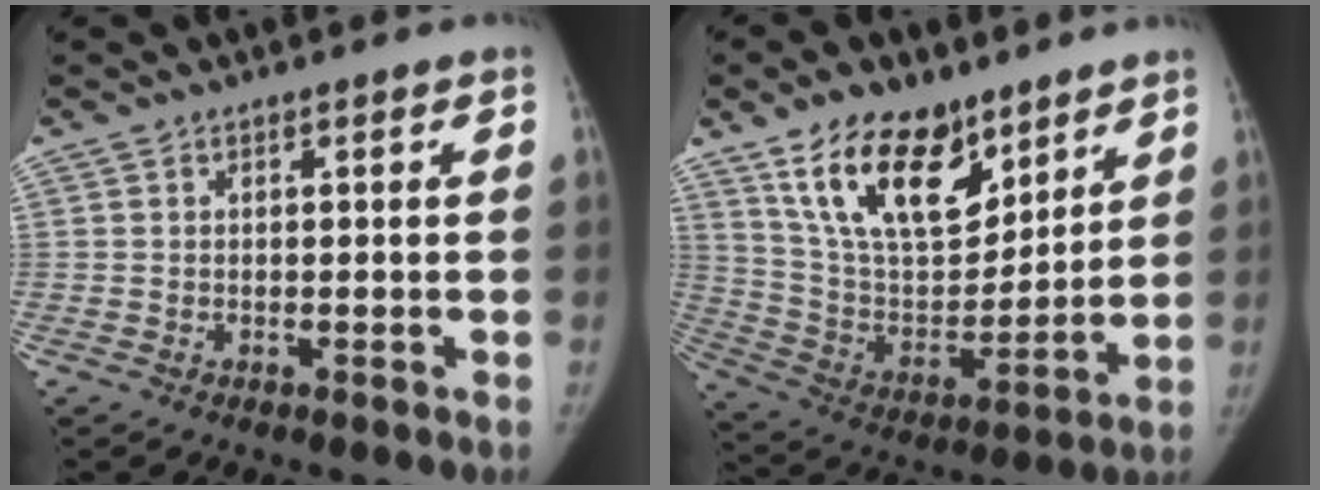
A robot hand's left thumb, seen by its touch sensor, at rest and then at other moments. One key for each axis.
{"total": 19.7, "fx": 12.4, "fy": 10.3, "fz": 11.3, "tx": -0.152, "ty": -0.061, "tz": 0.235}